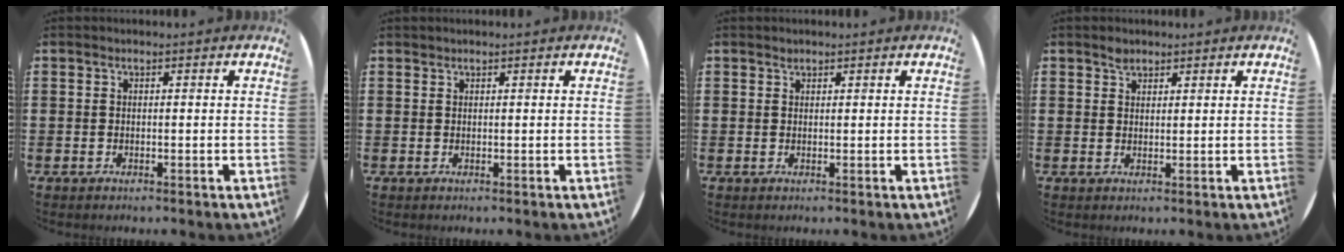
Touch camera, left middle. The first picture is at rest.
{"total": 0.0}
{"total": 0.6, "force": [0.6, 0.2, 0.0], "torque": [0.000, 0.003, 0.011]}
{"total": 1.5, "force": [1.3, 0.7, 0.2], "torque": [0.002, -0.002, 0.023]}